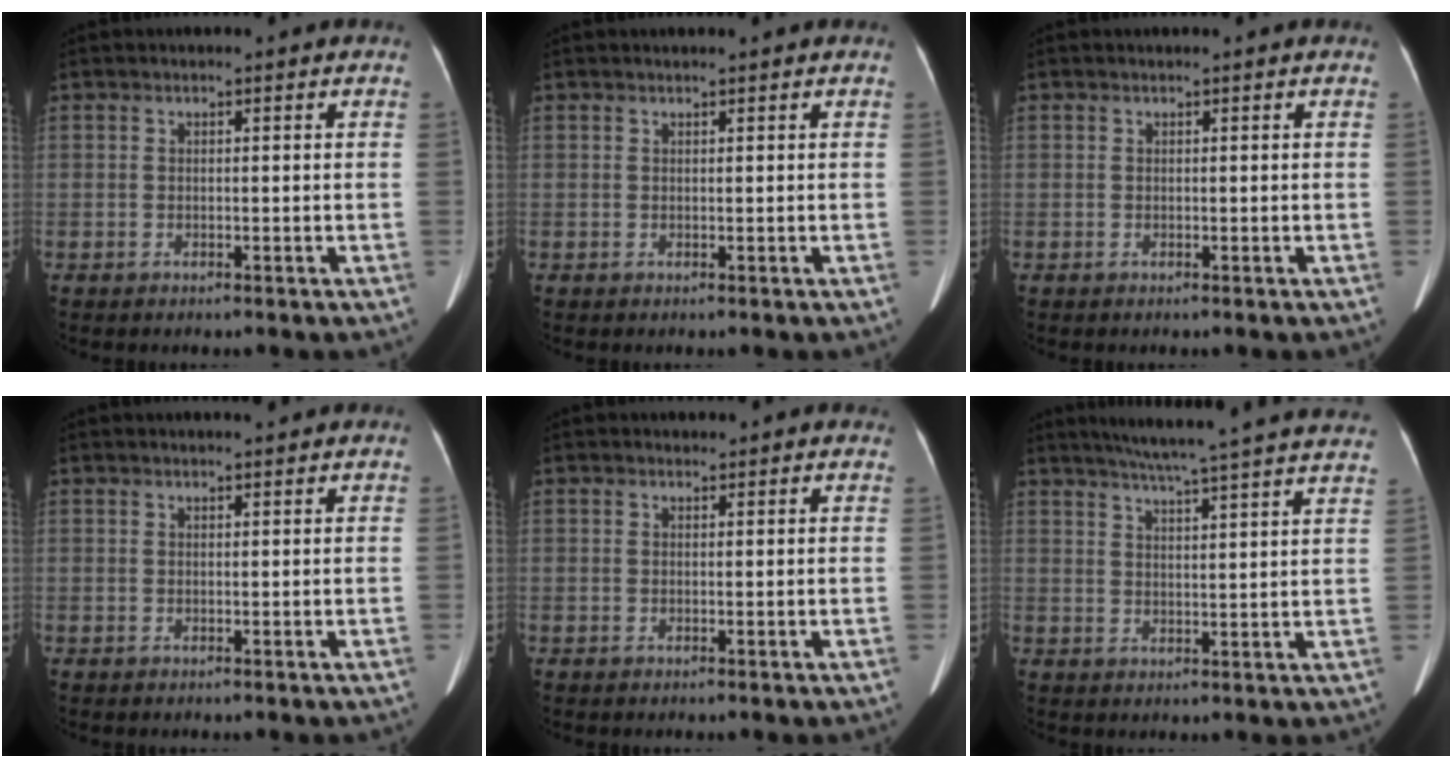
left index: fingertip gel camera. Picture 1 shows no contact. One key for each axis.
{"total": 1.5, "fx": 1.4, "fy": -0.1, "fz": 0.6, "tx": -0.008, "ty": 0.012, "tz": 0.023}
{"total": 0.8, "fx": 0.7, "fy": -0.1, "fz": 0.3, "tx": -0.005, "ty": 0.011, "tz": 0.015}
{"total": 2.8, "fx": 2.6, "fy": 0.1, "fz": 1.0, "tx": -0.014, "ty": 0.011, "tz": 0.034}
{"total": 2.0, "fx": 1.9, "fy": 0.6, "fz": 0.3, "tx": -0.008, "ty": 0.013, "tz": 0.020}
{"total": 22.7, "fx": 20.3, "fy": -0.4, "fz": 10.1, "tx": -0.158, "ty": -0.017, "tz": 0.254}